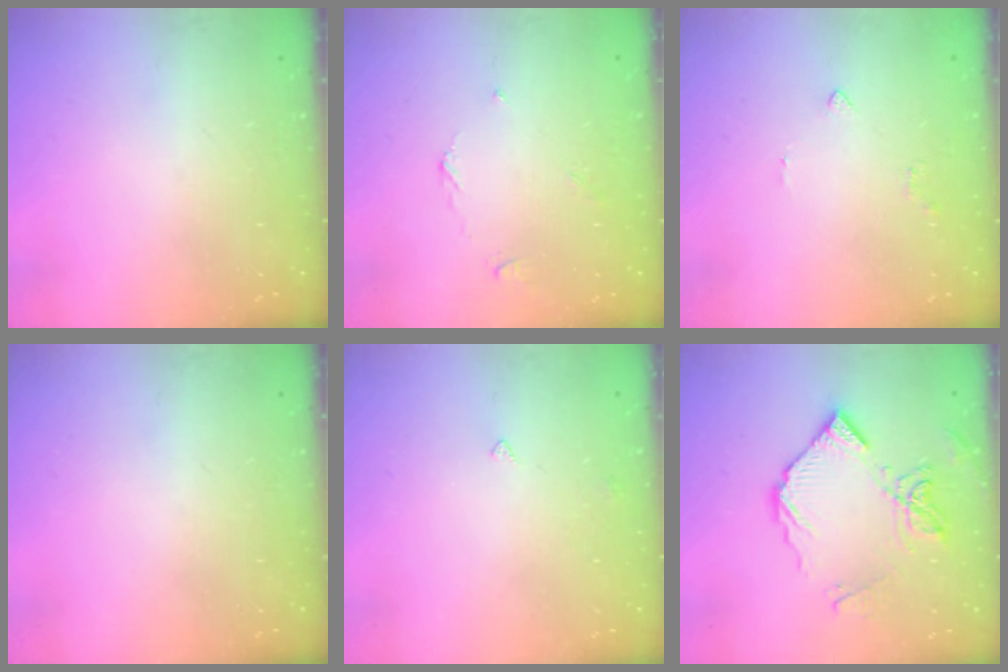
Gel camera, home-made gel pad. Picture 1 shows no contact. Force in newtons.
{"total": 3.4, "press": 3.4, "slide": 0.4}
{"total": 2.2, "press": 2.1, "slide": 0.5}
{"total": 0.0}
{"total": 2.5, "press": 2.5, "slide": 0.3}
{"total": 11.6, "press": 11.5, "slide": 1.3}